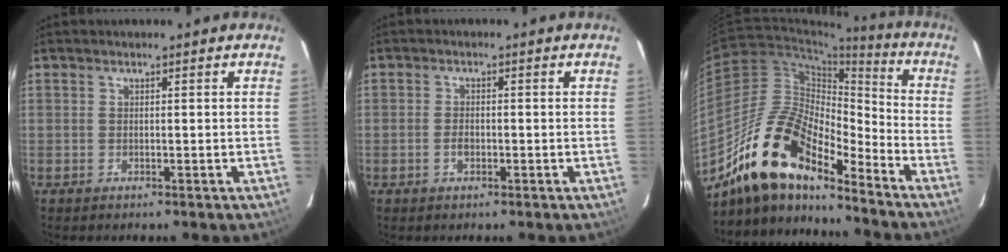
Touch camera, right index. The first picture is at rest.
{"total": 2.1, "force": [-0.8, 1.3, 1.5], "torque": [-0.031, 0.002, -0.015]}
{"total": 18.4, "force": [-13.8, 6.1, 10.4], "torque": [-0.187, -0.001, -0.269]}